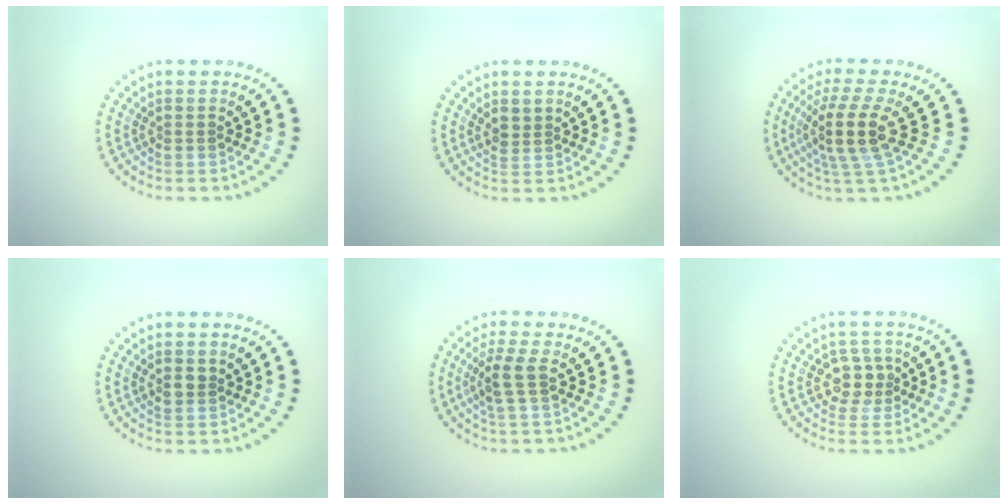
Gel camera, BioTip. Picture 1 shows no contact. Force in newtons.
{"total": 1.1, "press": 0.9, "slide": 0.6}
{"total": 4.4, "press": 3.3, "slide": 2.9}
{"total": 1.3, "press": 1.2, "slide": 0.6}
{"total": 2.4, "press": 2.0, "slide": 1.3}
{"total": 2.5, "press": 2.2, "slide": 1.1}